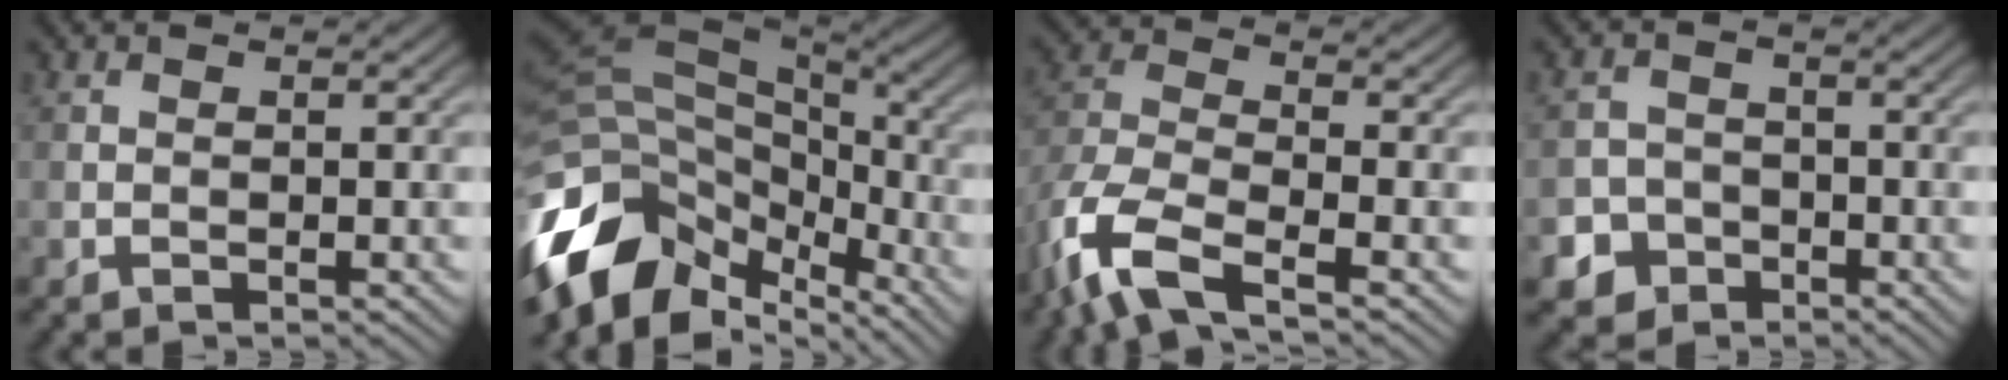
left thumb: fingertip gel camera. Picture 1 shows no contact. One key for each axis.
{"total": 15.1, "fx": -6.4, "fy": 9.3, "fz": 10.0, "tx": -0.248, "ty": -0.013, "tz": -0.112}
{"total": 8.7, "fx": -5.5, "fy": 3.1, "fz": 6.0, "tx": -0.137, "ty": -0.009, "tz": -0.126}
{"total": 4.2, "fx": -2.5, "fy": 3.4, "fz": 0.8, "tx": -0.002, "ty": -0.002, "tz": -0.054}